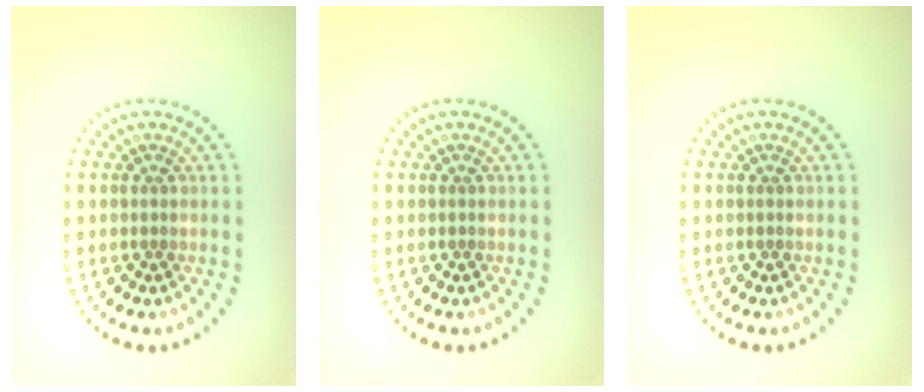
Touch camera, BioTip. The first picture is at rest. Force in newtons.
{"total": 0.0}
{"total": 0.0}